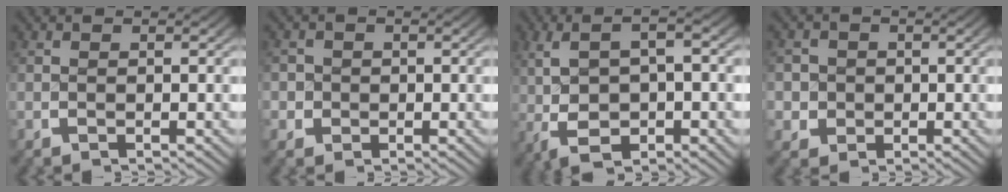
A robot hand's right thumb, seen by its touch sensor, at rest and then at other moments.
{"total": 2.3, "force": [-0.3, 2.2, 0.4], "torque": [-0.006, -0.004, -0.008]}
{"total": 7.1, "force": [0.0, 3.6, 6.1], "torque": [-0.117, -0.002, 0.014]}
{"total": 4.6, "force": [-0.3, 4.3, 1.4], "torque": [-0.035, -0.016, -0.001]}